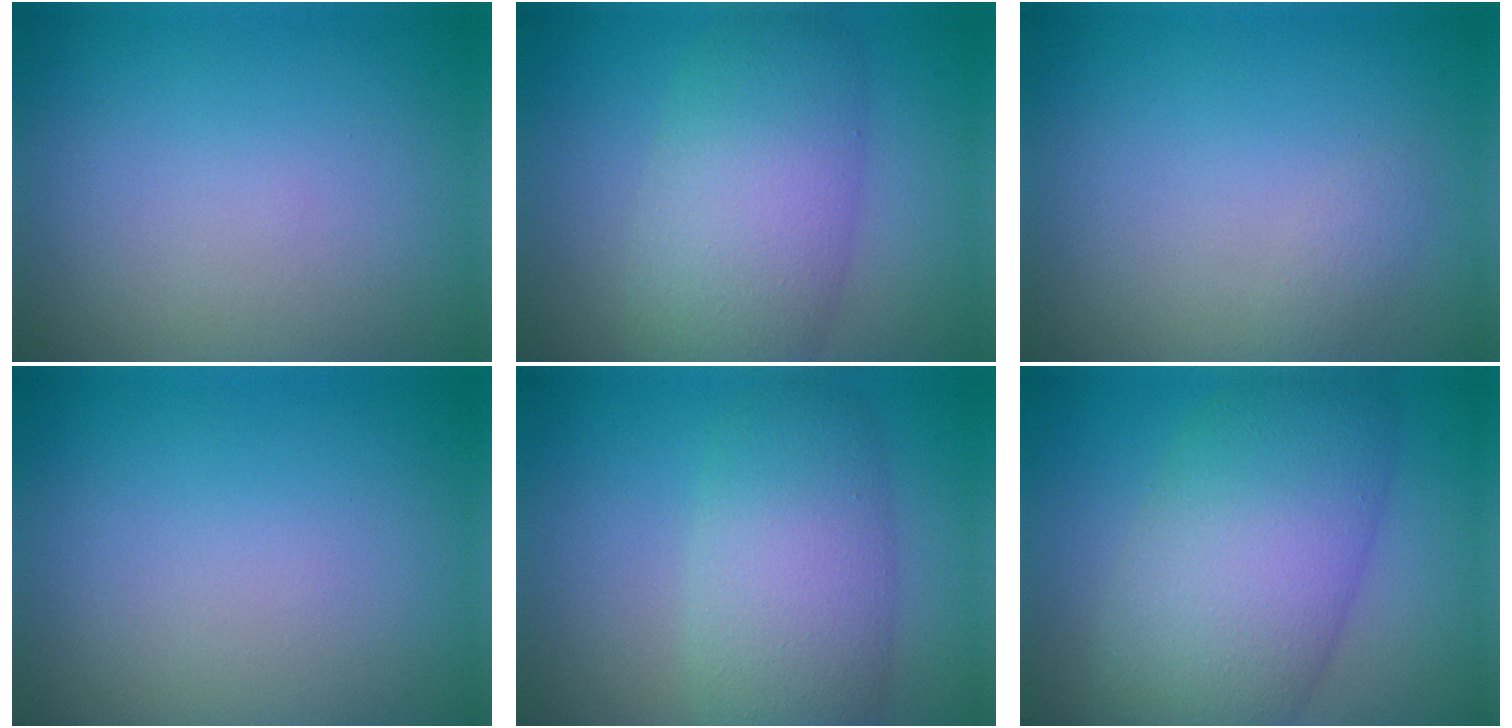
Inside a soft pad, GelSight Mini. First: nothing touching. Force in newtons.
{"total": 7.6, "press": 7.6, "slide": 0.2}
{"total": 0.8, "press": 0.8, "slide": 0.0}
{"total": 0.0}
{"total": 6.4, "press": 6.4, "slide": 0.2}
{"total": 10.3, "press": 10.3, "slide": 0.3}